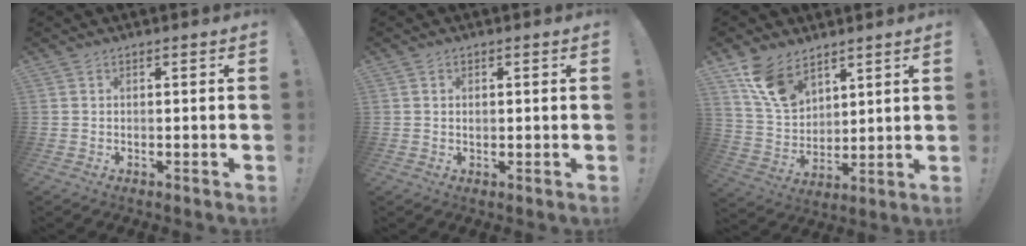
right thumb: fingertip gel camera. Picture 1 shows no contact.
{"total": 0.9, "force": [-0.1, 0.7, 0.6], "torque": [-0.008, 0.003, -0.003]}
{"total": 12.9, "force": [8.6, 7.6, 5.8], "torque": [-0.112, -0.045, 0.172]}